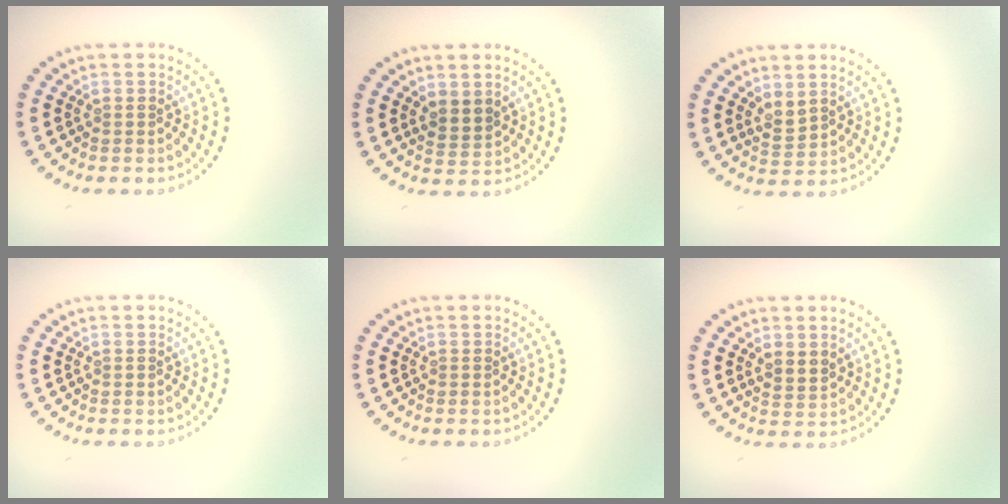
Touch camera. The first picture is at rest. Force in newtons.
{"total": 1.9, "press": 1.5, "slide": 1.1}
{"total": 1.7, "press": 1.4, "slide": 1.0}
{"total": 0.0}
{"total": 0.0}
{"total": 1.7, "press": 1.3, "slide": 1.0}